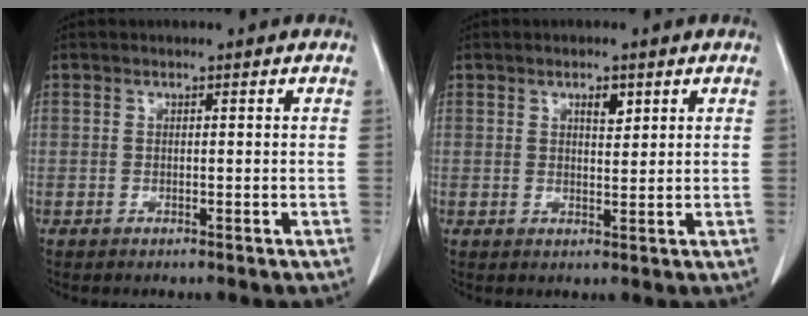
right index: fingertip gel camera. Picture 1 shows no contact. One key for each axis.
{"total": 2.4, "fx": 1.3, "fy": 0.9, "fz": 1.8, "tx": -0.029, "ty": -0.003, "tz": 0.021}